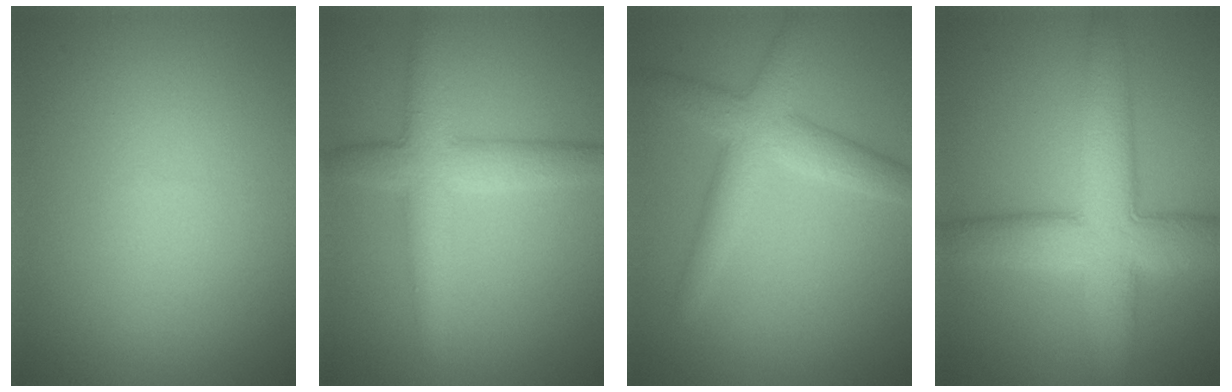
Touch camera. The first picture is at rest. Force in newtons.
{"total": 4.5, "press": 4.5, "slide": 0.1}
{"total": 4.2, "press": 4.2, "slide": 0.1}
{"total": 8.4, "press": 8.4, "slide": 0.4}